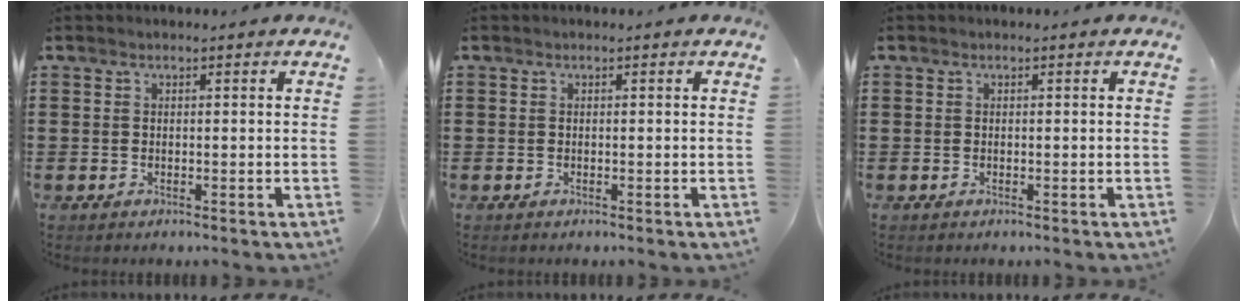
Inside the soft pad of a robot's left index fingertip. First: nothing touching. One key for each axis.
{"total": 0.0}
{"total": 0.0}